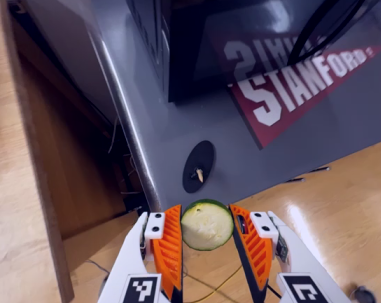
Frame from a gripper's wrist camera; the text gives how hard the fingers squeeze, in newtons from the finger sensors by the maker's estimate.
{"total": 8.9, "left": 9.2, "right": 8.6}